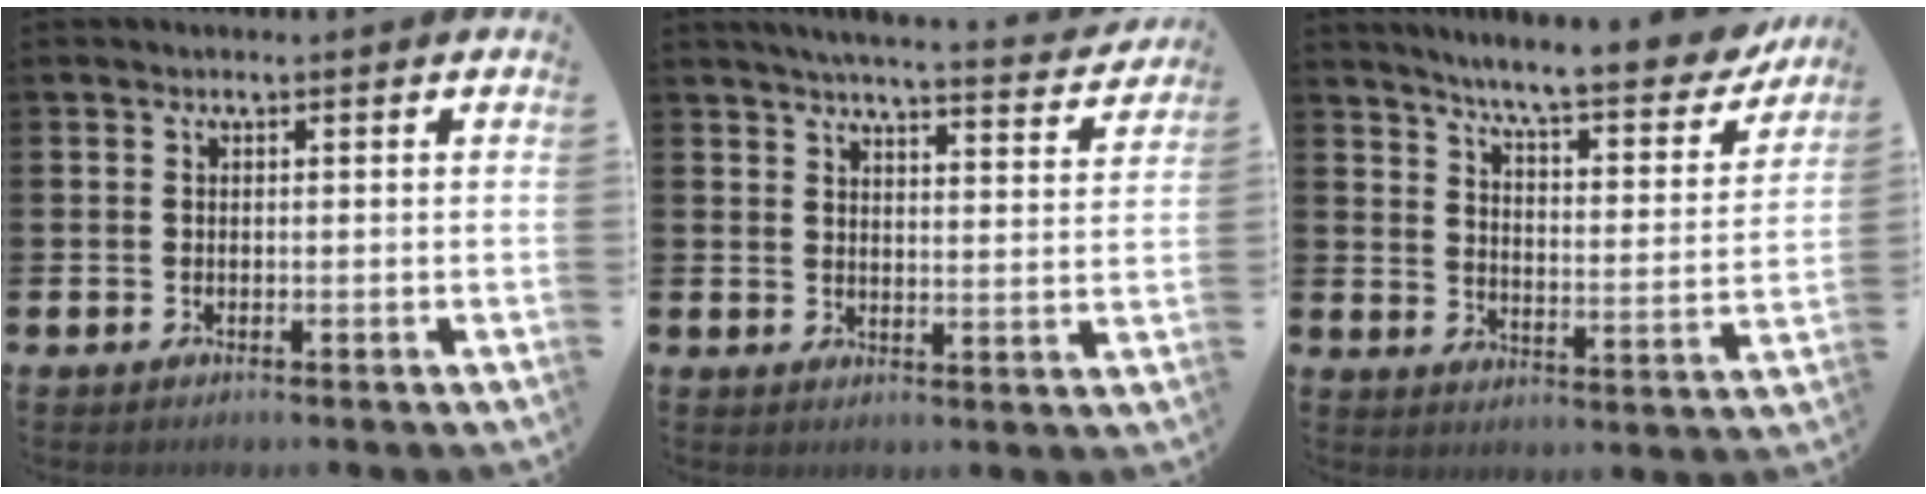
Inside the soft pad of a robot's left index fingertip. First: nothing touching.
{"total": 5.3, "force": [5.1, 0.1, 1.4], "torque": [-0.030, -0.037, 0.085]}
{"total": 8.1, "force": [7.4, 0.7, 3.2], "torque": [-0.079, -0.061, 0.120]}